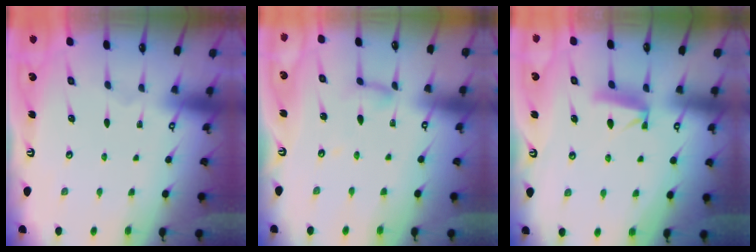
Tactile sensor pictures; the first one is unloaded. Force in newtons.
{"total": 6.0, "press": 6.0, "slide": 0.4}
{"total": 6.9, "press": 6.8, "slide": 1.0}